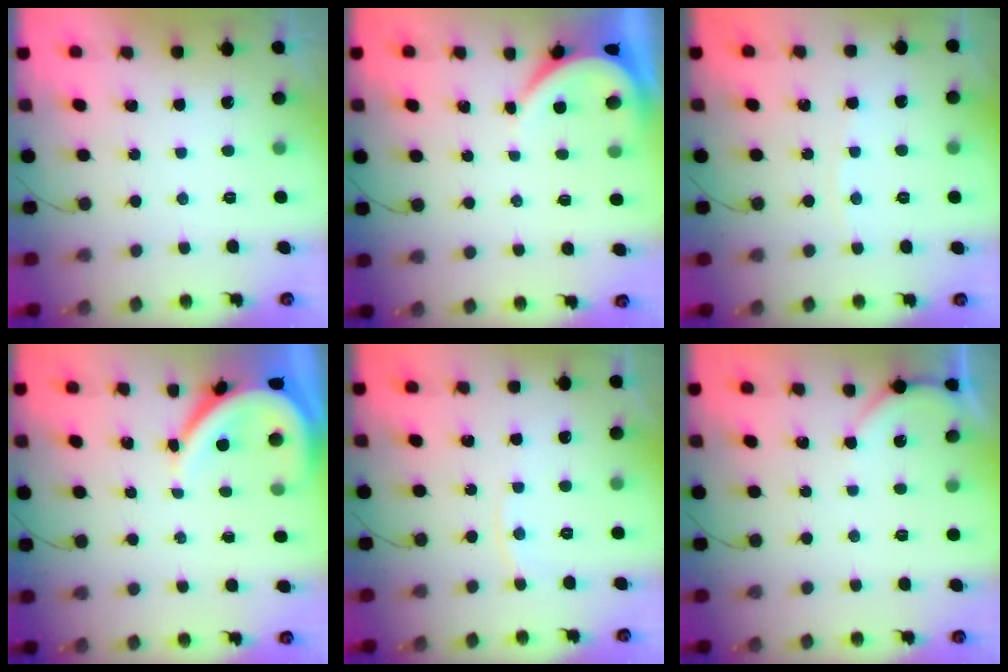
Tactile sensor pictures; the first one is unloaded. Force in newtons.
{"total": 3.5, "press": 3.5, "slide": 0.5}
{"total": 1.5, "press": 1.5, "slide": 0.2}
{"total": 8.3, "press": 8.2, "slide": 1.0}
{"total": 4.5, "press": 4.5, "slide": 0.4}
{"total": 2.0, "press": 2.0, "slide": 0.2}